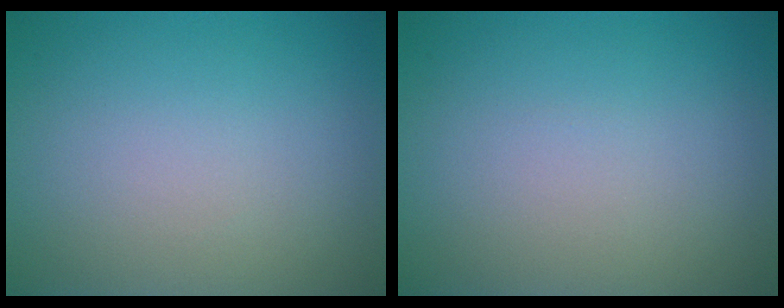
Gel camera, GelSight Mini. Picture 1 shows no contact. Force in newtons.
{"total": 0.0}